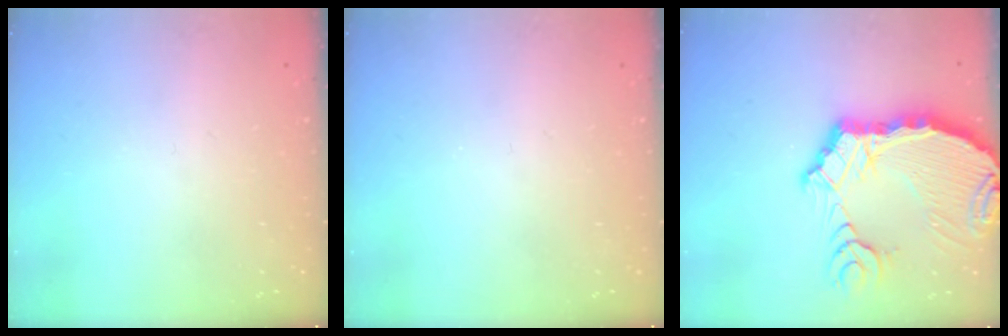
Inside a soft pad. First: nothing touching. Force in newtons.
{"total": 0.0}
{"total": 16.2, "press": 16.0, "slide": 2.4}